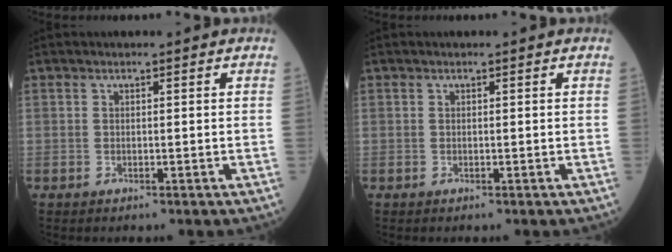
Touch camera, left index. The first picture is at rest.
{"total": 0.0}